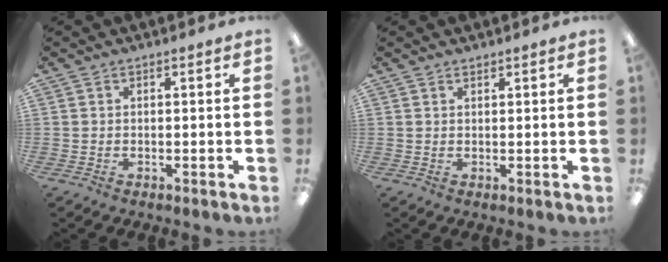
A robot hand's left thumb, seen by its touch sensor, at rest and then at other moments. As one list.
[{"total": 0.8, "force": [0.8, 0.2, 0.1], "torque": [-0.002, -0.001, 0.015]}]